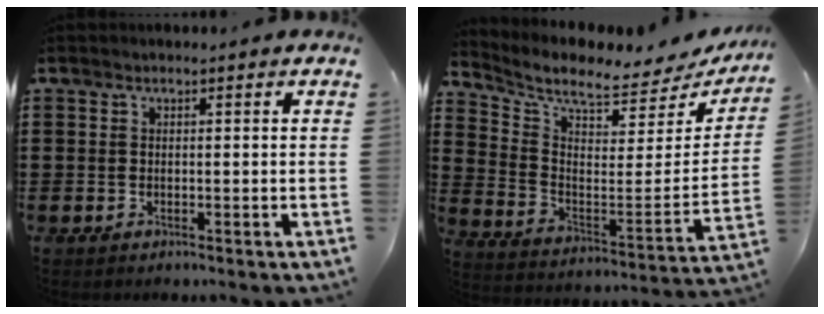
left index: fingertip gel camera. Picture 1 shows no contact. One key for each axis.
{"total": 5.7, "fx": 5.1, "fy": 0.8, "fz": 2.3, "tx": -0.067, "ty": -0.059, "tz": 0.081}